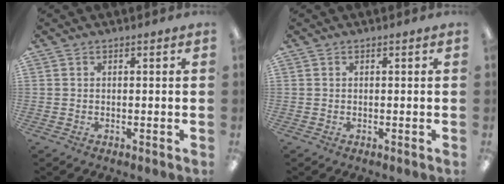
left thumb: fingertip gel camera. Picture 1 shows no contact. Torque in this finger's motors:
{"motor_torque": [0.00, 0.00, 0.21, -0.21, 0.00]}